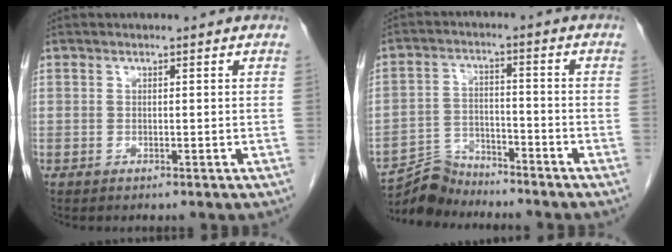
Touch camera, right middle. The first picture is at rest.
{"total": 6.6, "force": [-6.4, 1.5, -0.3], "torque": [0.002, 0.003, -0.119]}